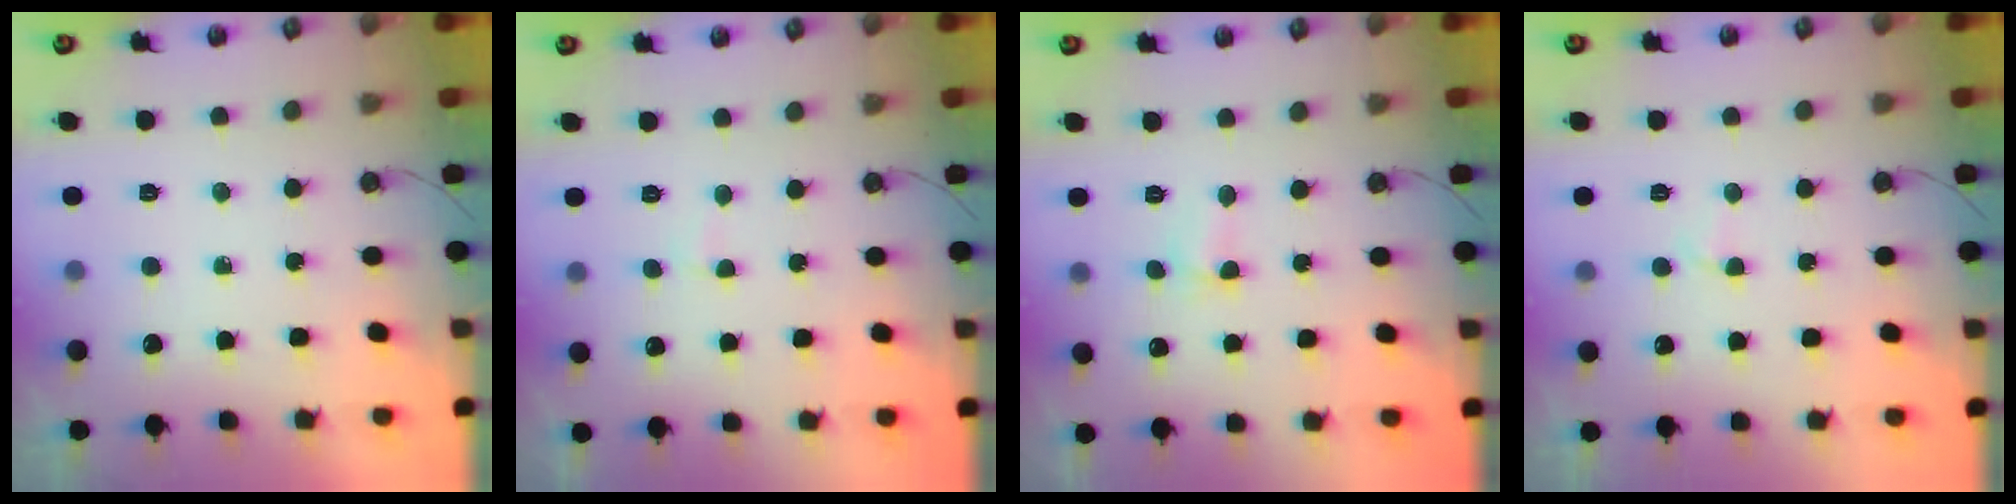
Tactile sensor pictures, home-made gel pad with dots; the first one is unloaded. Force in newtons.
{"total": 3.5, "press": 0.9, "slide": 3.4}
{"total": 2.6, "press": 2.5, "slide": 0.5}
{"total": 2.6, "press": 2.6, "slide": 0.2}